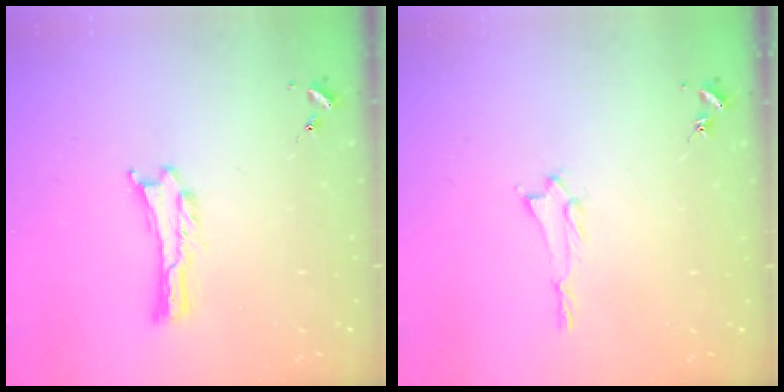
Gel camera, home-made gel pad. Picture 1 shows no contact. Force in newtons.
{"total": 1.2, "press": 1.2, "slide": 0.1}